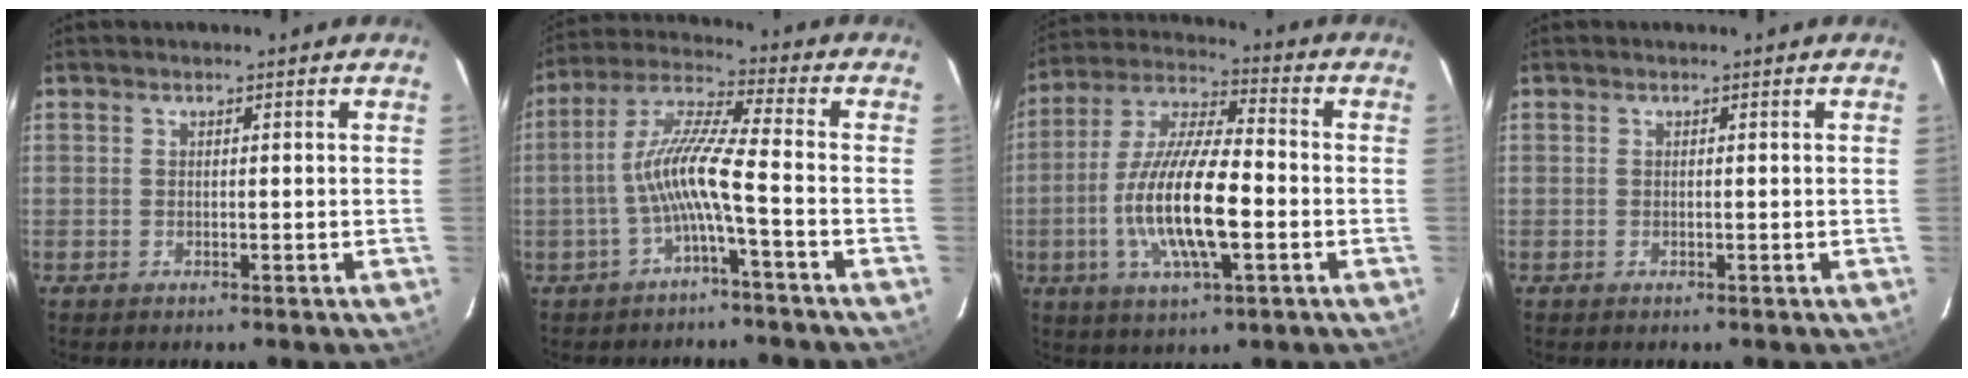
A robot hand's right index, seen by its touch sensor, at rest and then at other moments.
{"total": 8.6, "force": [-3.0, -0.2, 8.1], "torque": [-0.179, 0.014, -0.058]}
{"total": 15.9, "force": [-3.7, 4.5, 14.8], "torque": [-0.298, -0.007, -0.071]}
{"total": 0.0}